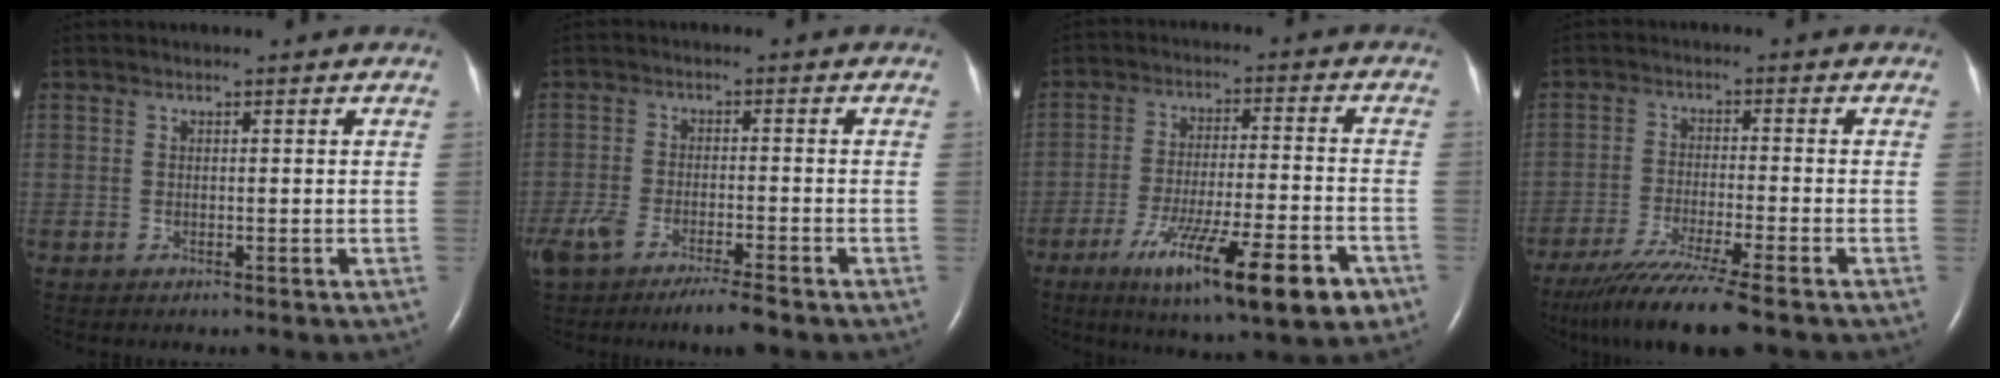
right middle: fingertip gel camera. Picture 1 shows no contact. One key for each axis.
{"total": 7.6, "fx": -5.6, "fy": 1.1, "fz": 5.0, "tx": -0.096, "ty": -0.010, "tz": -0.095}
{"total": 16.7, "fx": -9.0, "fy": 2.2, "fz": 13.8, "tx": -0.193, "ty": -0.025, "tz": -0.136}
{"total": 10.7, "fx": -8.1, "fy": -0.8, "fz": 7.0, "tx": -0.119, "ty": -0.036, "tz": -0.135}